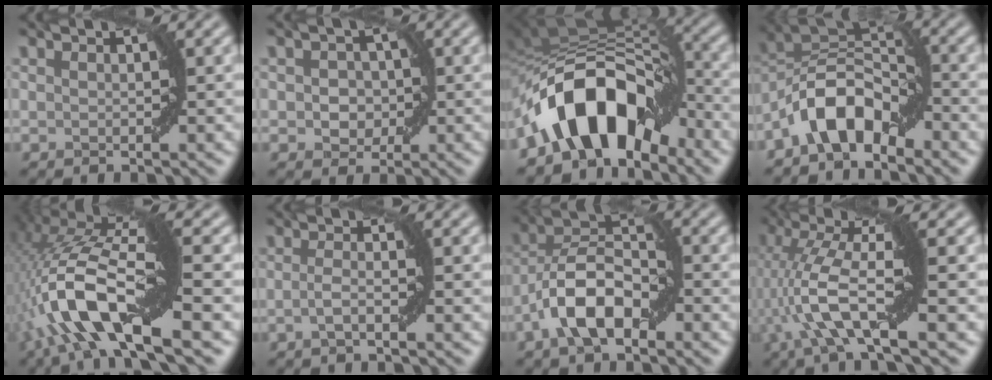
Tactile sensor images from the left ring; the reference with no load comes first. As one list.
[{"total": 2.4, "force": [-0.1, 2.0, 1.3], "torque": [-0.016, 0.000, -0.004]}, {"total": 10.4, "force": [-5.7, 5.7, 6.5], "torque": [-0.091, 0.014, -0.099]}, {"total": 6.5, "force": [-3.9, 3.2, 4.2], "torque": [-0.065, 0.014, -0.081]}, {"total": 12.1, "force": [-3.3, 3.9, 11.0], "torque": [-0.222, 0.016, -0.067]}, {"total": 1.7, "force": [-0.5, 0.2, 1.6], "torque": [-0.034, 0.002, -0.014]}, {"total": 6.9, "force": [-3.1, 3.2, 5.3], "torque": [-0.097, 0.019, -0.062]}, {"total": 7.6, "force": [-1.4, 1.4, 7.3], "torque": [-0.154, 0.016, -0.034]}]